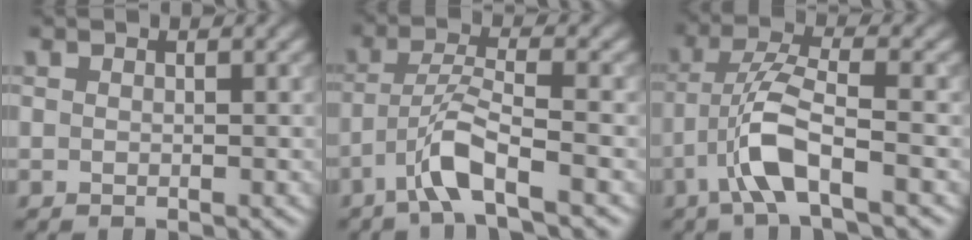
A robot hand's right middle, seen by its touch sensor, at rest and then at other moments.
{"total": 4.4, "force": [-2.6, 0.7, 3.6], "torque": [-0.069, 0.010, -0.057]}
{"total": 5.4, "force": [-2.5, 1.2, 4.6], "torque": [-0.093, 0.010, -0.054]}